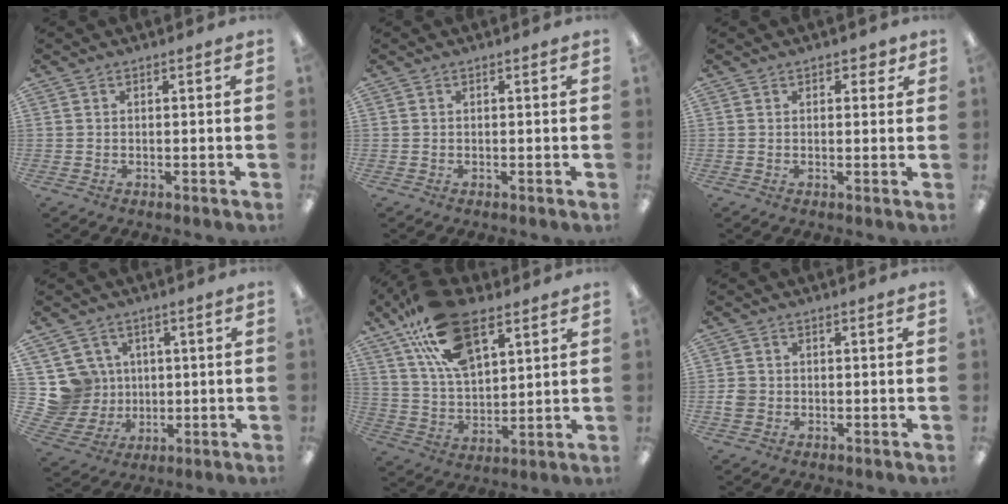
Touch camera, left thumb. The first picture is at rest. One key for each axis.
{"total": 0.0}
{"total": 2.2, "fx": 1.3, "fy": 1.4, "fz": 1.1, "tx": -0.007, "ty": -0.002, "tz": 0.019}
{"total": 10.2, "fx": 2.5, "fy": 9.7, "fz": 1.7, "tx": -0.083, "ty": -0.013, "tz": 0.061}
{"total": 20.2, "fx": 11.8, "fy": 10.2, "fz": 12.8, "tx": -0.232, "ty": -0.041, "tz": 0.212}
{"total": 2.4, "fx": -0.6, "fy": 2.2, "fz": 0.9, "tx": -0.015, "ty": 0.002, "tz": -0.011}